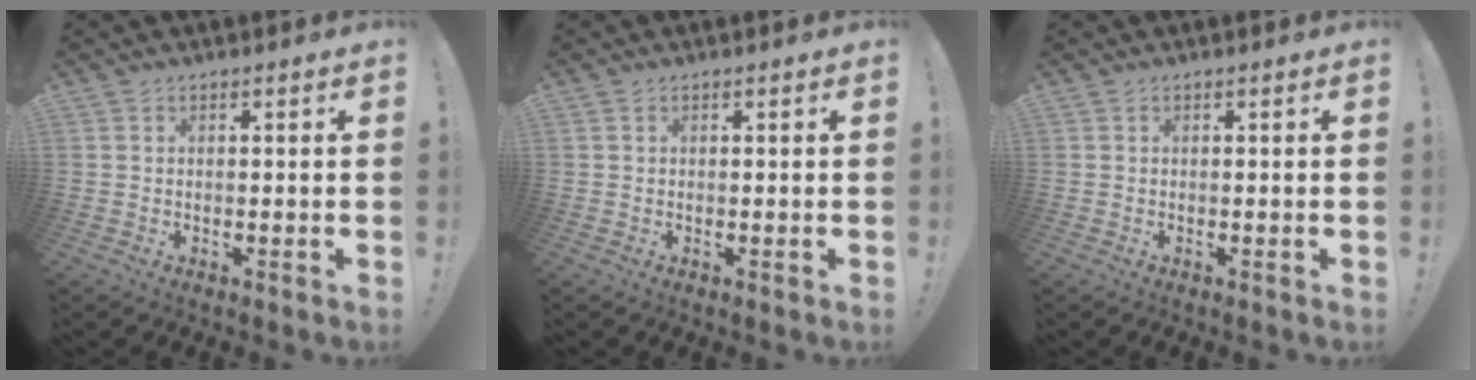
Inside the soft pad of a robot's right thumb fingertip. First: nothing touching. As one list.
[{"total": 0.0}, {"total": 0.0}]